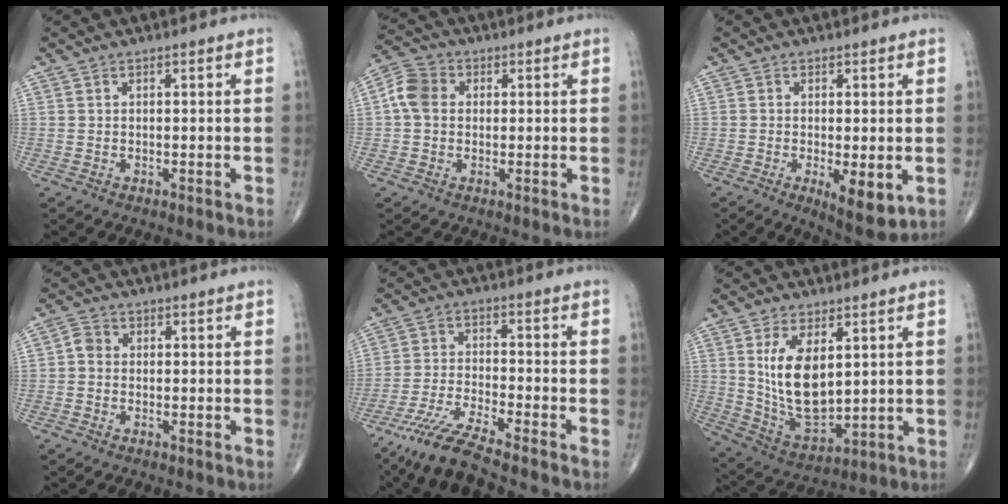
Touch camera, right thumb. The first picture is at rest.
{"total": 6.1, "force": [0.6, 4.8, 3.6], "torque": [-0.066, 0.016, 0.002]}
{"total": 6.9, "force": [-1.7, 2.4, 6.3], "torque": [-0.095, -0.020, -0.021]}
{"total": 2.3, "force": [-0.2, 2.0, 1.2], "torque": [-0.014, 0.005, -0.012]}
{"total": 9.0, "force": [-7.4, 0.0, 5.1], "torque": [-0.119, 0.017, -0.146]}
{"total": 13.1, "force": [3.3, 6.7, 10.8], "torque": [-0.184, -0.025, 0.082]}